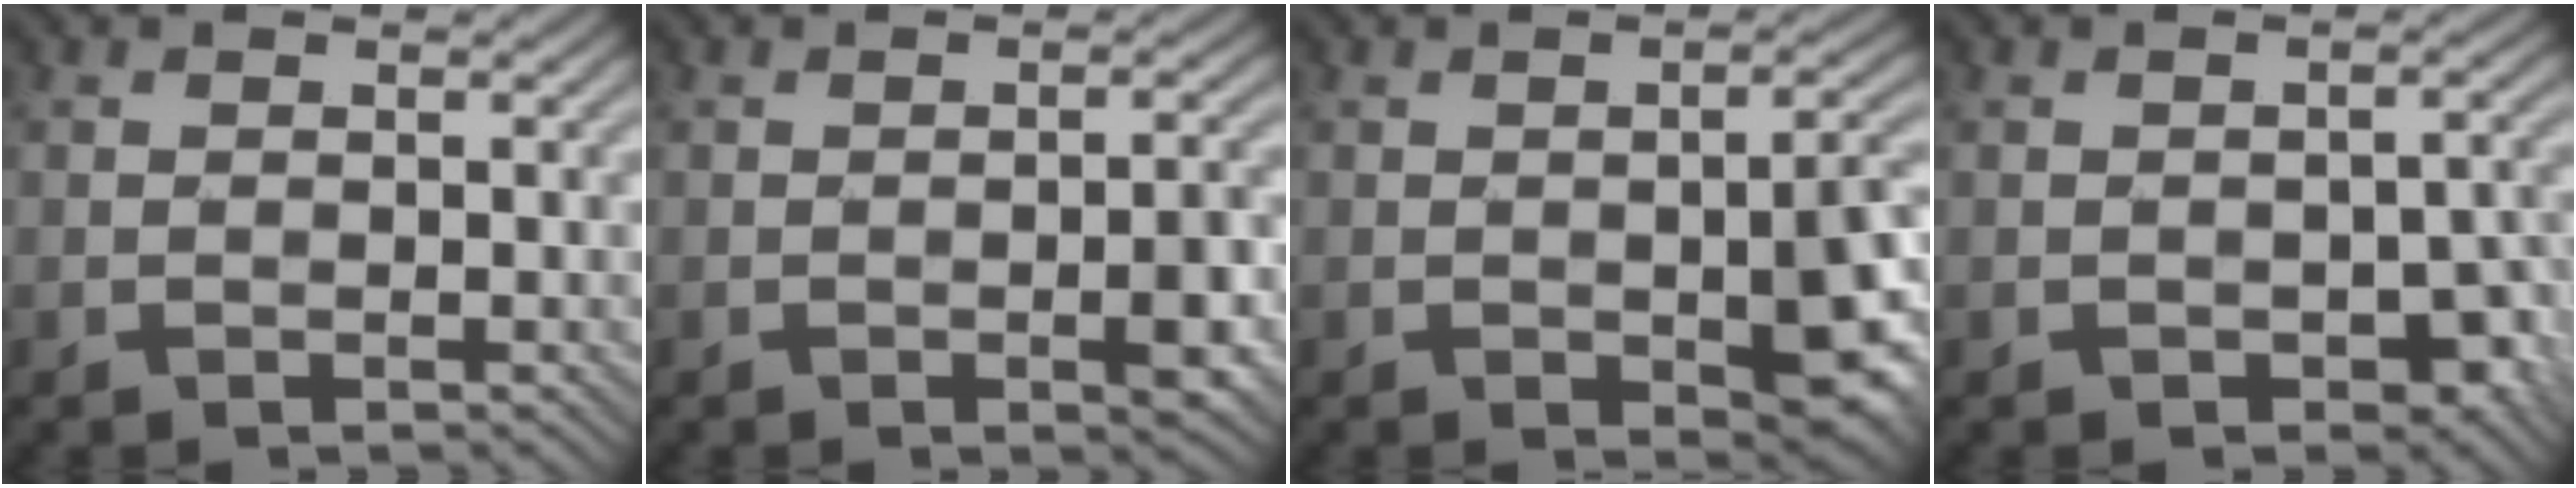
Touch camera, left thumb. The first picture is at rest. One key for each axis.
{"total": 3.1, "fx": -1.1, "fy": 0.9, "fz": 2.7, "tx": -0.038, "ty": 0.006, "tz": -0.017}
{"total": 8.3, "fx": -2.3, "fy": 3.5, "fz": 7.2, "tx": -0.095, "ty": -0.008, "tz": -0.031}
{"total": 4.7, "fx": -2.0, "fy": 2.6, "fz": 3.3, "tx": -0.039, "ty": -0.004, "tz": -0.023}